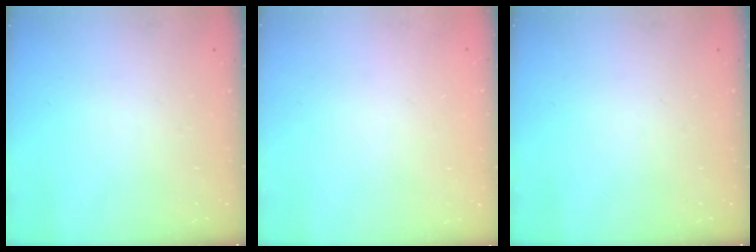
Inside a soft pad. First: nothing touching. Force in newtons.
{"total": 1.6, "press": 1.6, "slide": 0.1}
{"total": 0.0}